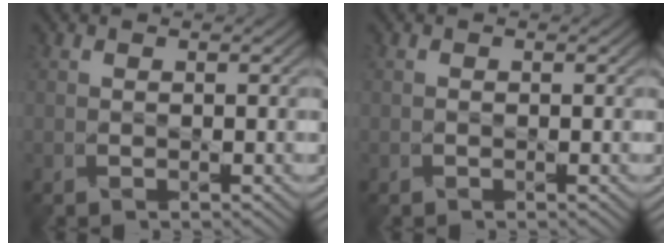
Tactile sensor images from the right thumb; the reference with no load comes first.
{"total": 0.0}